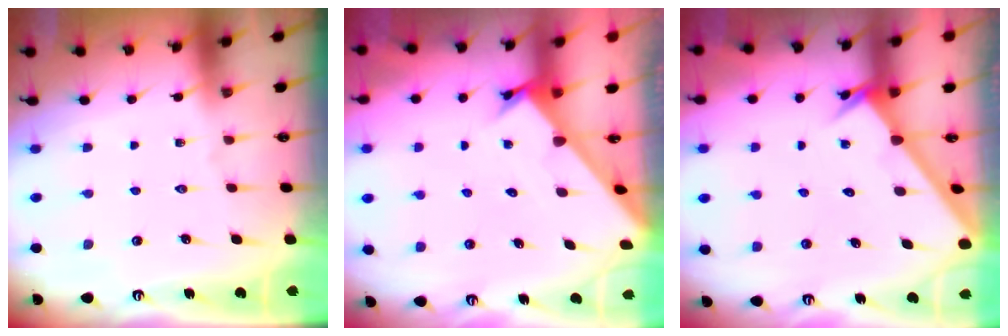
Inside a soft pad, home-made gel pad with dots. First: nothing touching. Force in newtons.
{"total": 2.3, "press": 2.3, "slide": 0.2}
{"total": 2.2, "press": 2.2, "slide": 0.2}